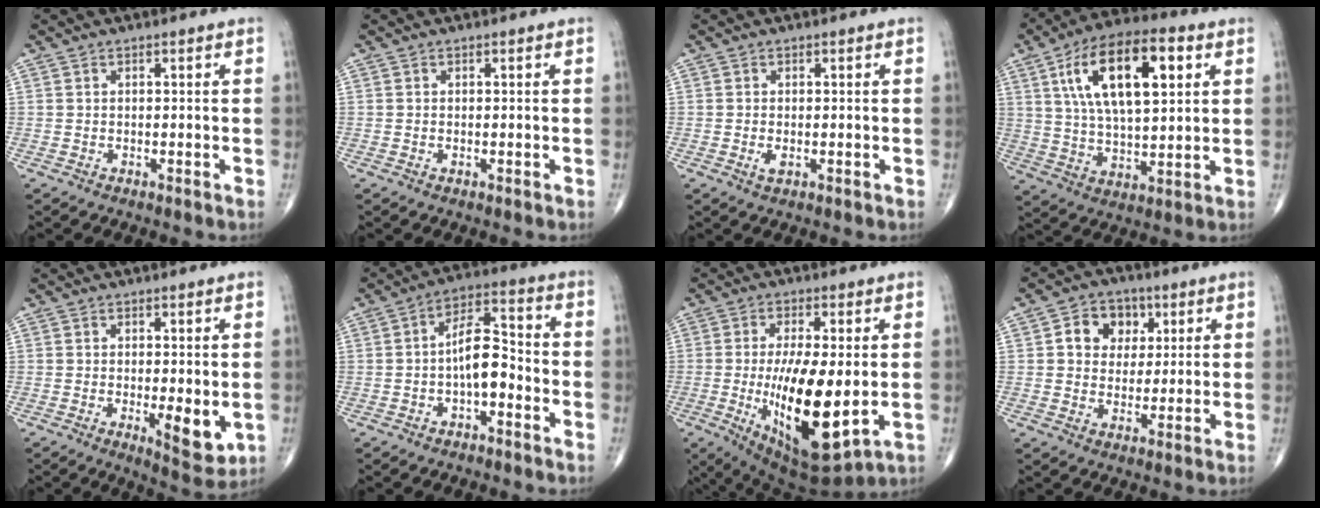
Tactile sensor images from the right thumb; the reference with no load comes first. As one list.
[{"total": 0.0}, {"total": 1.4, "force": [-0.2, 0.7, 1.2], "torque": [-0.025, -0.004, -0.005]}, {"total": 19.3, "force": [6.5, 8.4, 16.1], "torque": [-0.264, -0.002, 0.109]}, {"total": 6.7, "force": [-1.0, 2.5, 6.1], "torque": [-0.080, -0.019, -0.008]}, {"total": 8.7, "force": [-2.0, 4.3, 7.3], "torque": [-0.111, 0.037, -0.042]}, {"total": 17.8, "force": [-2.0, 6.2, 16.5], "torque": [-0.292, -0.030, -0.014]}, {"total": 8.2, "force": [2.5, 6.8, 4.0], "torque": [-0.020, -0.002, 0.037]}]